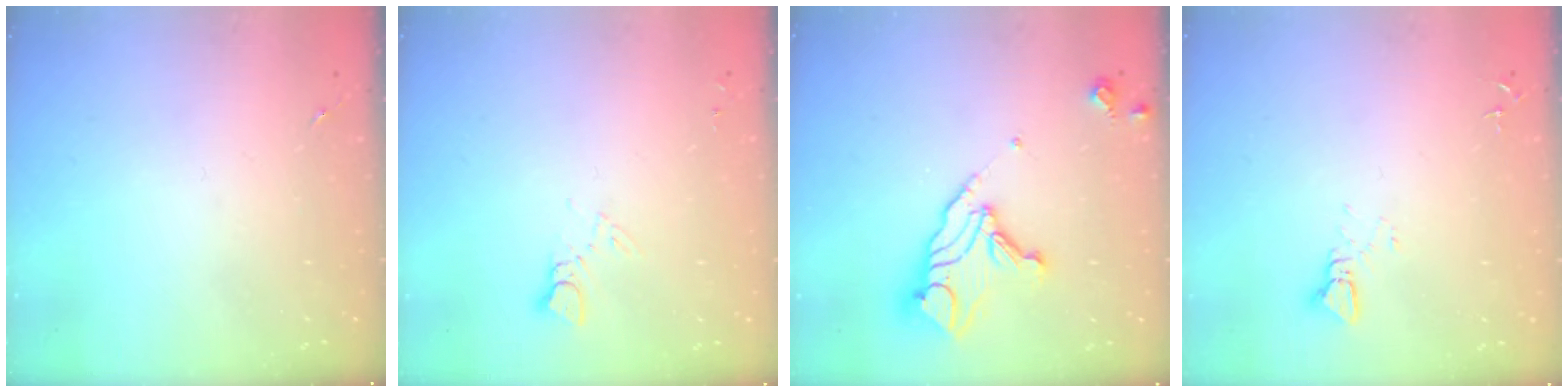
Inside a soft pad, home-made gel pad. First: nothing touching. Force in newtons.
{"total": 4.1, "press": 4.1, "slide": 0.4}
{"total": 14.3, "press": 14.3, "slide": 1.0}
{"total": 2.4, "press": 2.4, "slide": 0.1}